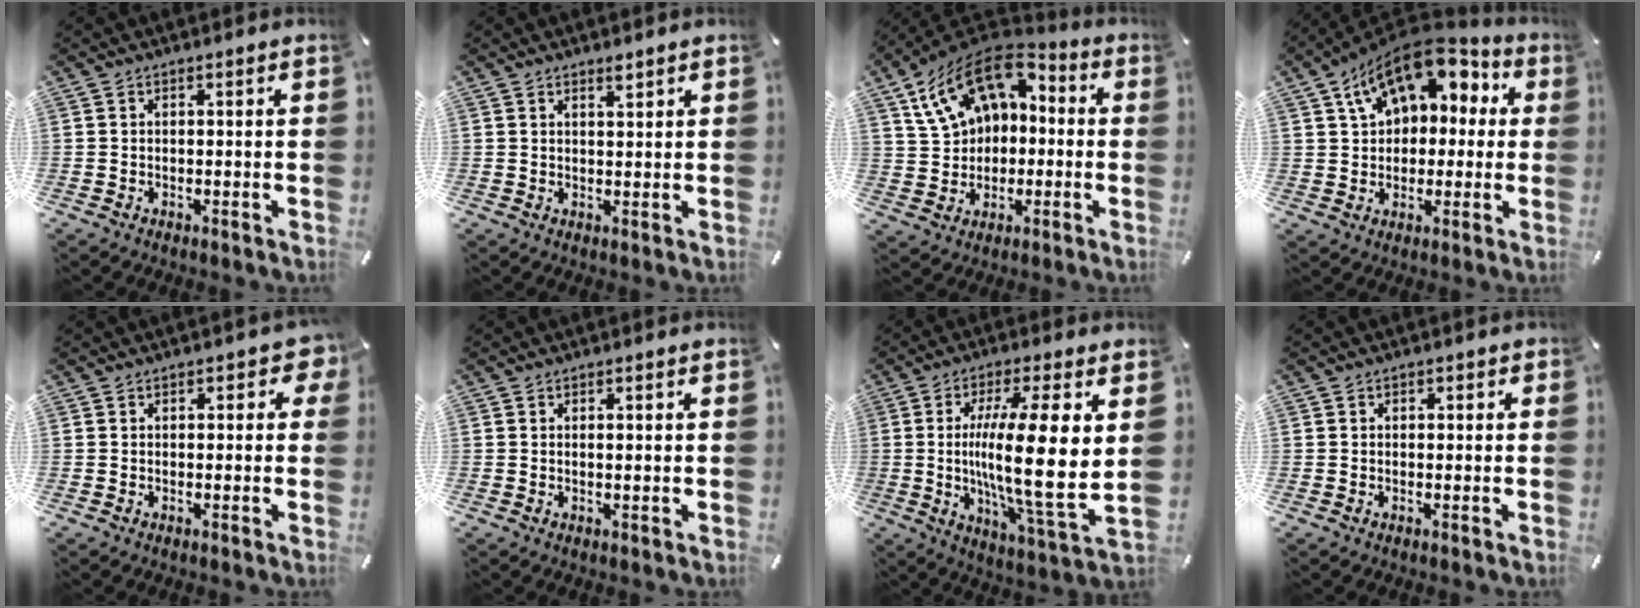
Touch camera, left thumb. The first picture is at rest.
{"total": 1.7, "force": [1.4, 0.5, 0.8], "torque": [-0.009, -0.006, 0.025]}
{"total": 16.0, "force": [5.9, 12.2, 8.6], "torque": [-0.169, -0.020, 0.109]}
{"total": 13.7, "force": [6.7, 9.2, 7.7], "torque": [-0.125, -0.029, 0.123]}
{"total": 3.1, "force": [0.7, 2.0, 2.3], "torque": [-0.021, 0.000, 0.007]}
{"total": 0.8, "force": [0.1, 0.1, 0.8], "torque": [-0.014, -0.002, 0.002]}
{"total": 17.8, "force": [1.8, 2.9, 17.5], "torque": [-0.315, -0.025, 0.014]}
{"total": 0.9, "force": [-0.2, 0.8, 0.2], "torque": [-0.003, 0.005, -0.007]}